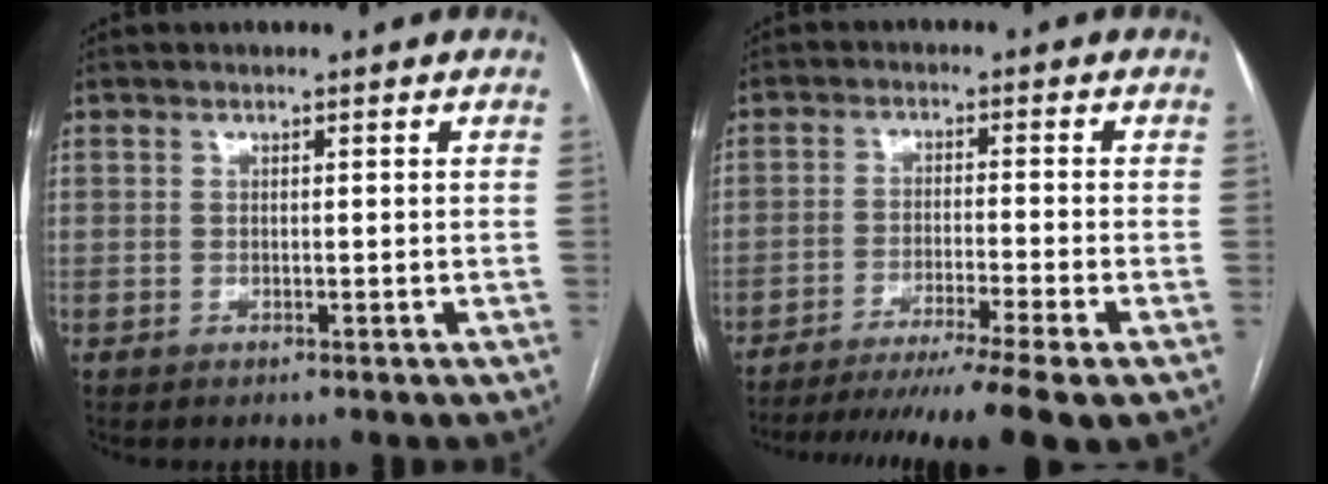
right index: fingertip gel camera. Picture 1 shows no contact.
{"total": 14.3, "force": [-11.5, -1.7, 8.3], "torque": [-0.118, -0.037, -0.179]}